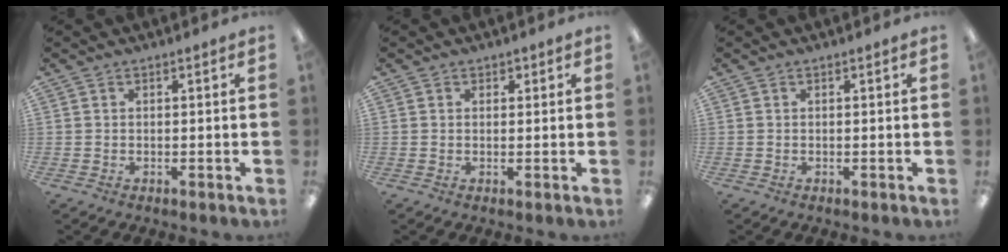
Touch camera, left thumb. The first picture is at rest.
{"total": 1.0, "force": [0.5, 0.8, -0.3], "torque": [0.015, -0.001, 0.007]}
{"total": 0.0}